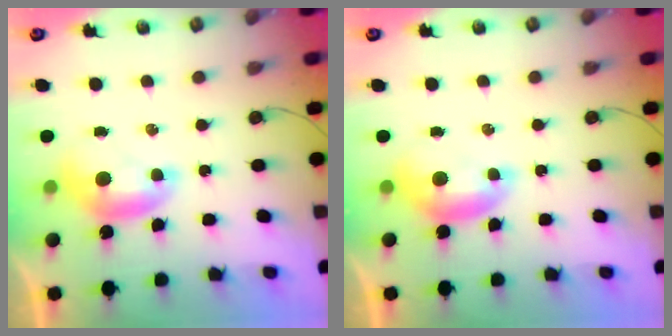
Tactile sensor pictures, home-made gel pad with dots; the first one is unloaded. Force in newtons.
{"total": 0.0}